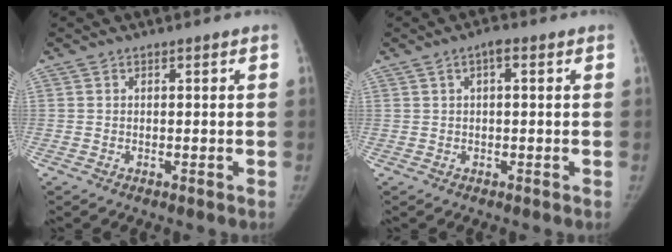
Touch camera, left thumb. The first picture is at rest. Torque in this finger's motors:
{"motor_torque": [-0.37, 0.18, -0.22, 0.39, 0.00]}